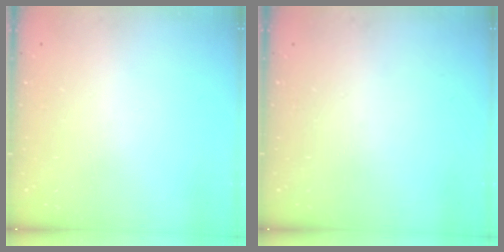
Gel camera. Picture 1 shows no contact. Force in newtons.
{"total": 0.0}